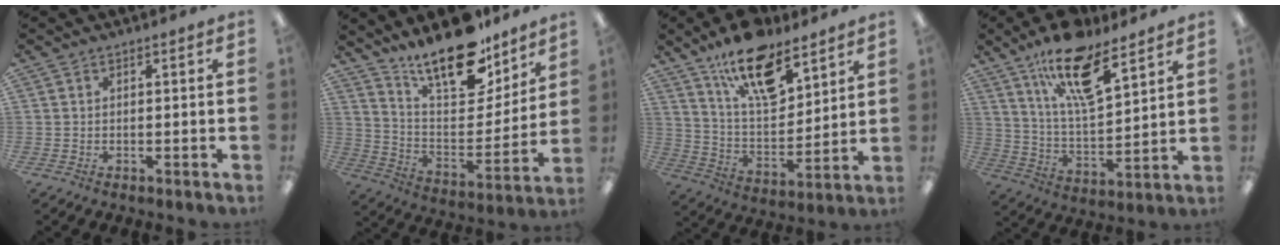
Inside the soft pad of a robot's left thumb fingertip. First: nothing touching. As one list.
[{"total": 20.2, "force": [16.2, 7.5, 9.5], "torque": [-0.161, -0.114, 0.284]}, {"total": 17.6, "force": [12.2, 7.5, 10.3], "torque": [-0.172, -0.062, 0.212]}, {"total": 17.8, "force": [11.8, 6.4, 11.7], "torque": [-0.200, -0.056, 0.199]}]